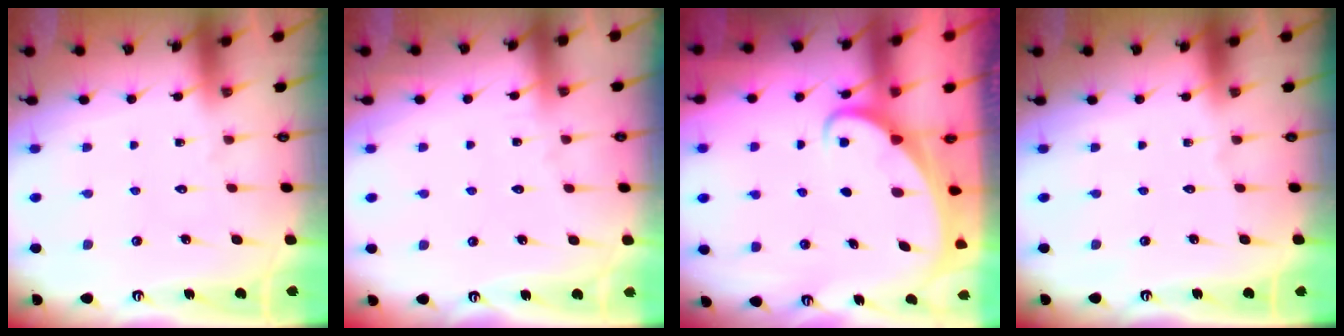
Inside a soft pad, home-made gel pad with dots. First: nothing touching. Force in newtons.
{"total": 2.5, "press": 2.5, "slide": 0.4}
{"total": 2.7, "press": 2.7, "slide": 0.2}
{"total": 0.0}